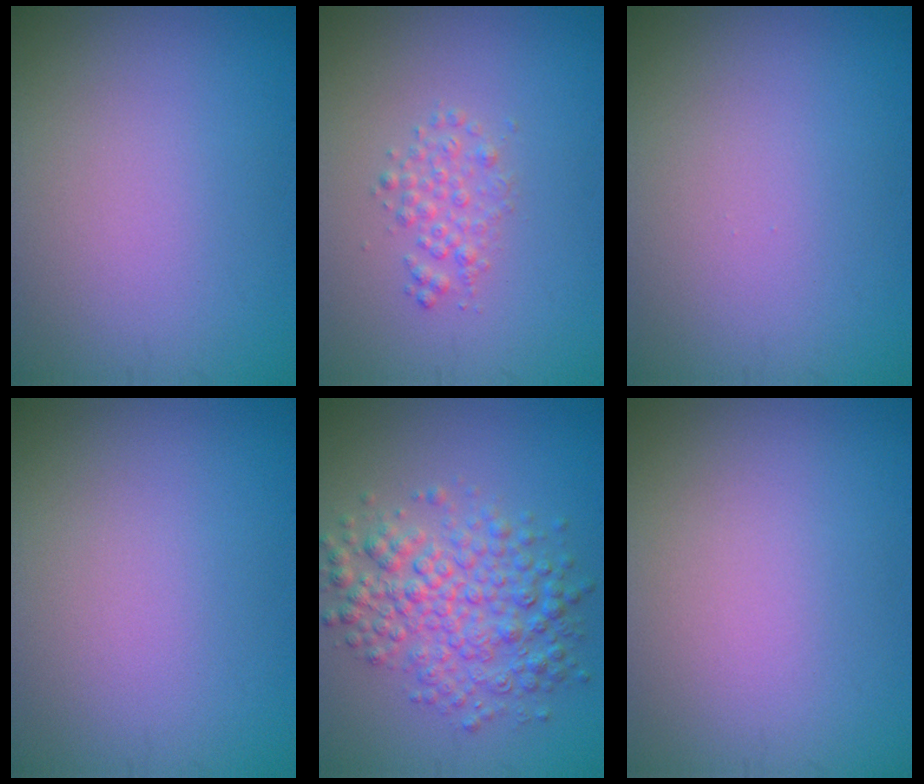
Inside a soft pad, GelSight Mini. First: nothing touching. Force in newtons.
{"total": 1.7, "press": 1.7, "slide": 0.0}
{"total": 0.0}
{"total": 0.0}
{"total": 5.6, "press": 5.6, "slide": 0.0}
{"total": 0.0}